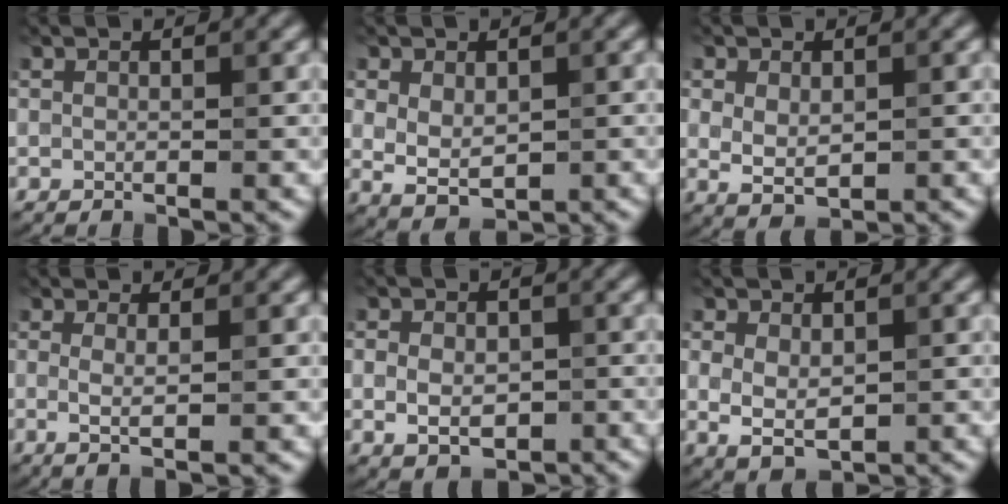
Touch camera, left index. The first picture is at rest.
{"total": 3.1, "force": [0.4, 2.0, 2.3], "torque": [-0.041, -0.003, 0.014]}
{"total": 2.6, "force": [0.3, 1.6, 2.0], "torque": [-0.037, -0.003, 0.009]}
{"total": 1.9, "force": [0.1, 0.5, 1.8], "torque": [-0.030, -0.004, -0.002]}
{"total": 4.0, "force": [-0.7, 2.8, 2.7], "torque": [-0.038, -0.006, -0.008]}
{"total": 3.3, "force": [0.1, 2.2, 2.5], "torque": [-0.042, -0.003, 0.007]}